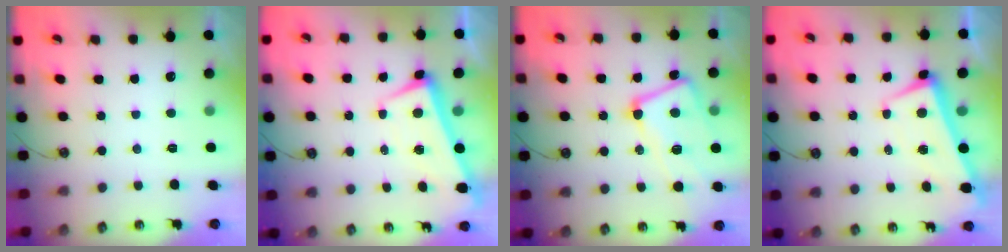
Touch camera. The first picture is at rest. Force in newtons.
{"total": 2.0, "press": 1.9, "slide": 0.6}
{"total": 8.1, "press": 7.8, "slide": 1.8}
{"total": 2.1, "press": 2.0, "slide": 0.6}